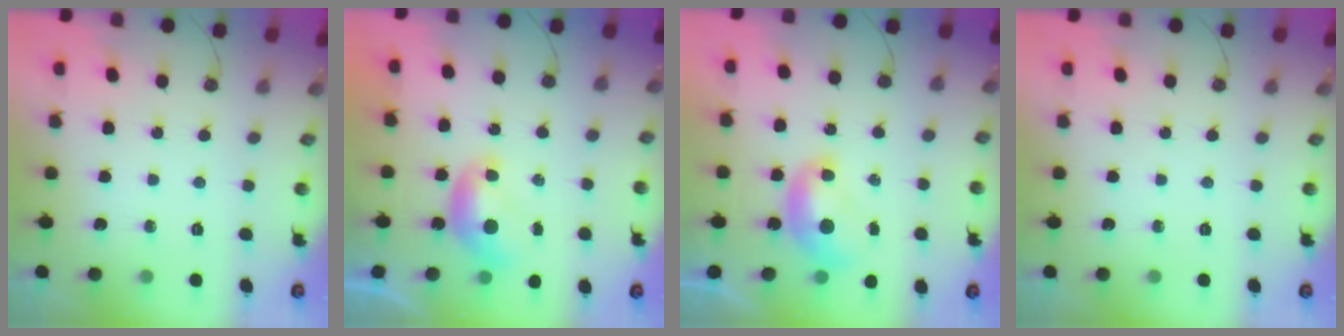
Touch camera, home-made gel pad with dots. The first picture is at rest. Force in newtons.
{"total": 0.0}
{"total": 1.6, "press": 1.6, "slide": 0.2}
{"total": 0.0}